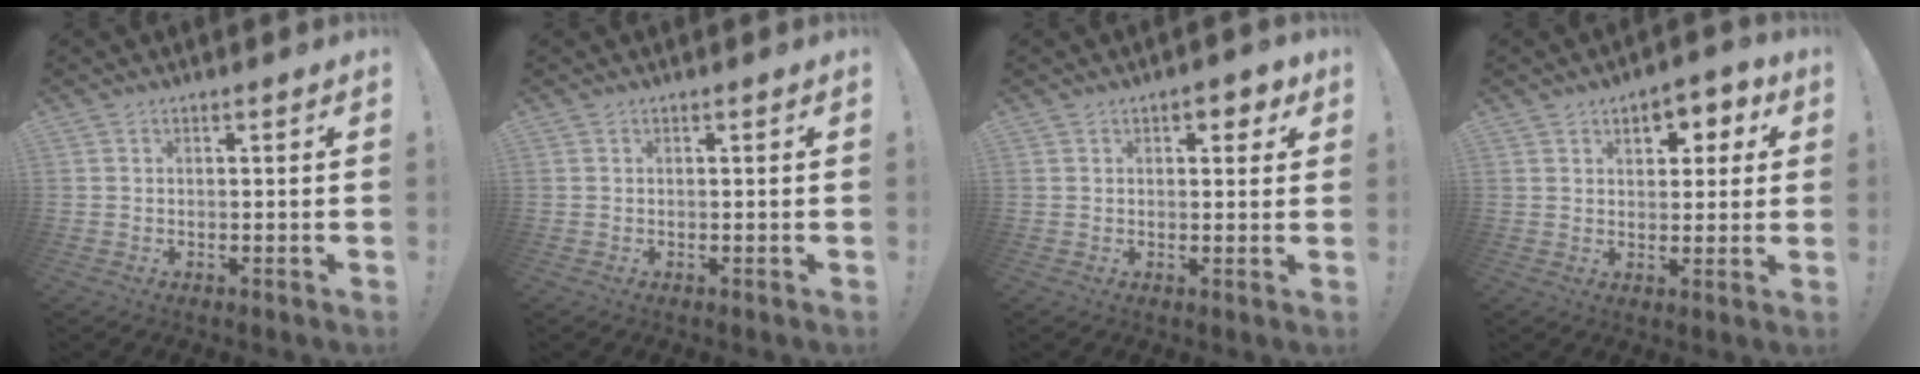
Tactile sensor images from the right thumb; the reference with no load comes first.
{"total": 0.0}
{"total": 4.0, "force": [1.5, 2.5, 2.8], "torque": [-0.017, -0.005, 0.019]}
{"total": 6.7, "force": [2.4, 4.5, 4.3], "torque": [-0.039, -0.009, 0.036]}